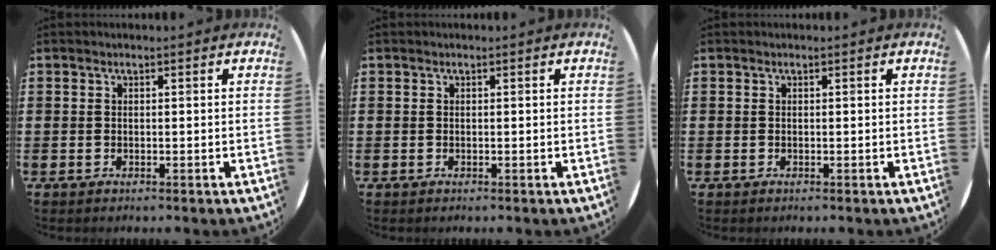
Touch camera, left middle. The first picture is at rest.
{"total": 0.0}
{"total": 0.0}